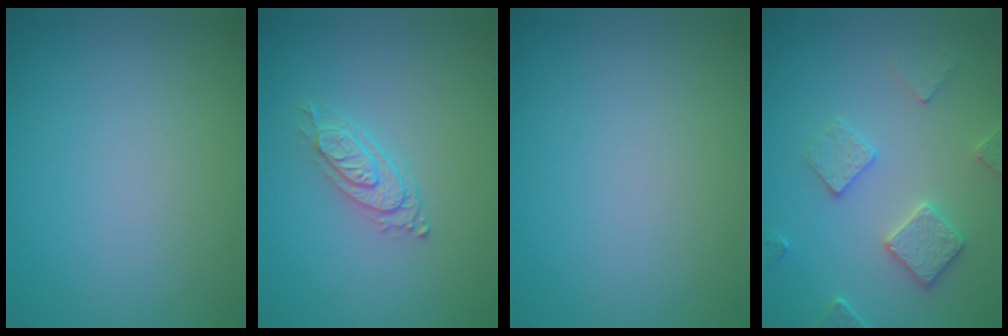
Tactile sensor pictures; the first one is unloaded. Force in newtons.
{"total": 2.8, "press": 2.2, "slide": 1.7}
{"total": 0.0}
{"total": 3.3, "press": 3.1, "slide": 0.9}